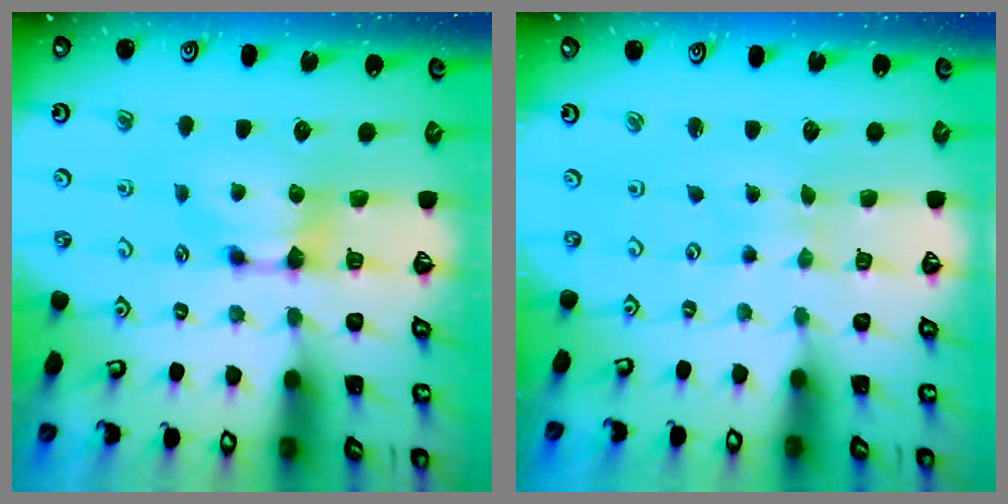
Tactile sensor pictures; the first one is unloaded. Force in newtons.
{"total": 5.7, "press": 5.7, "slide": 0.3}